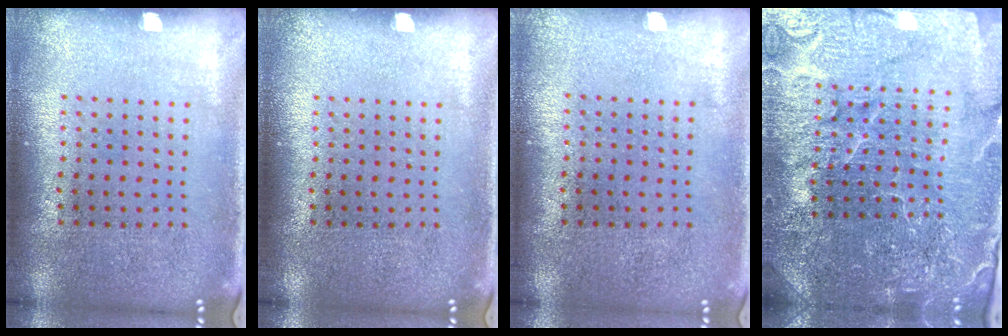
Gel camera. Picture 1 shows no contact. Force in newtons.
{"total": 0.0}
{"total": 0.0}
{"total": 5.4, "press": 5.0, "slide": 2.2}